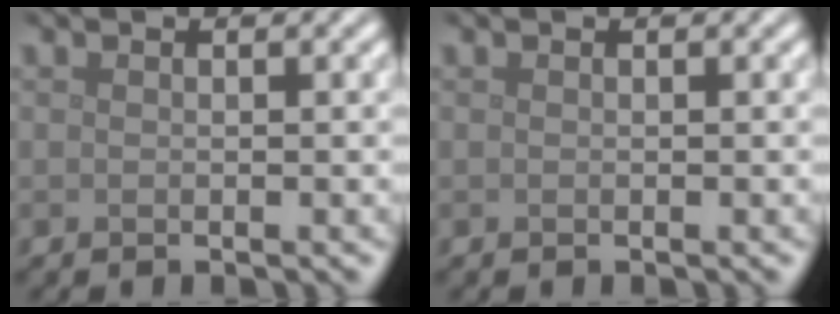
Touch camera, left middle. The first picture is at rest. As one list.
[{"total": 0.0}]